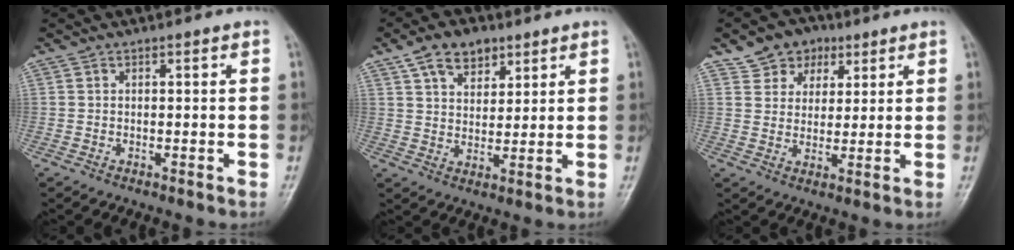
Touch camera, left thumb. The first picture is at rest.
{"total": 8.0, "force": [4.8, 4.9, 4.1], "torque": [-0.042, -0.022, 0.081]}
{"total": 7.4, "force": [4.2, 5.8, 2.1], "torque": [0.001, -0.013, 0.068]}